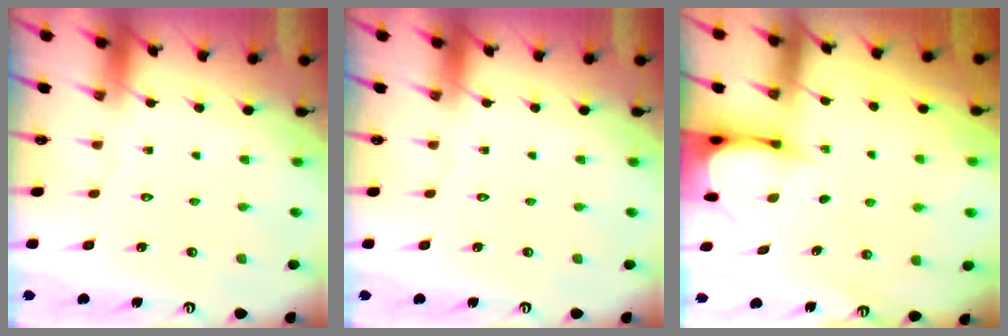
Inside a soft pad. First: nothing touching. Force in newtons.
{"total": 0.0}
{"total": 3.7, "press": 3.6, "slide": 0.2}